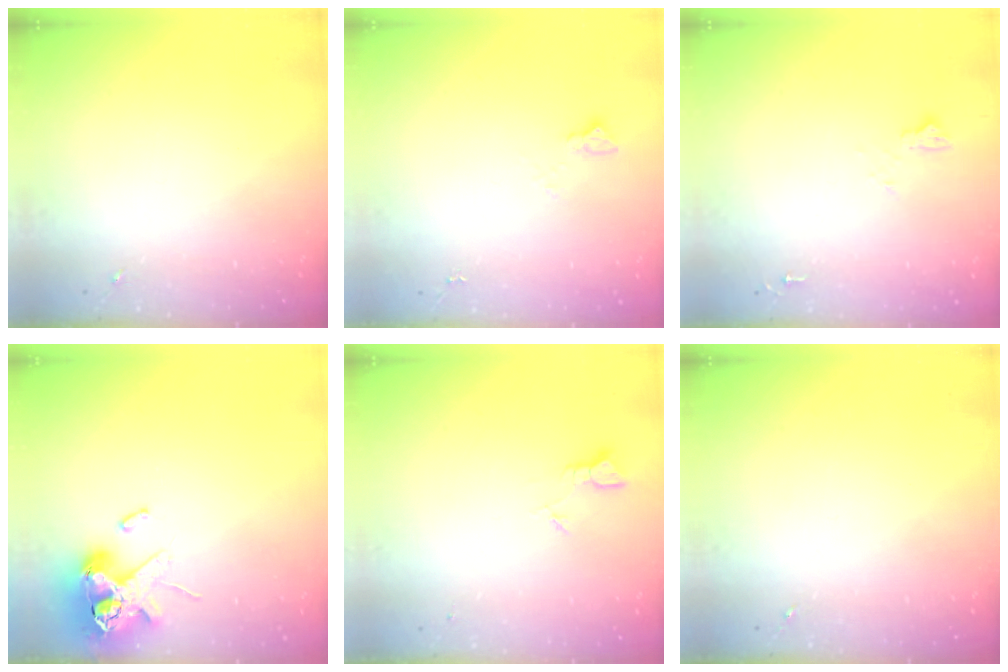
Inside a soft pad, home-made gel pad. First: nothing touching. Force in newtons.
{"total": 3.1, "press": 3.0, "slide": 0.3}
{"total": 5.4, "press": 5.4, "slide": 0.7}
{"total": 12.3, "press": 12.1, "slide": 1.9}
{"total": 1.8, "press": 1.8, "slide": 0.0}
{"total": 0.0}